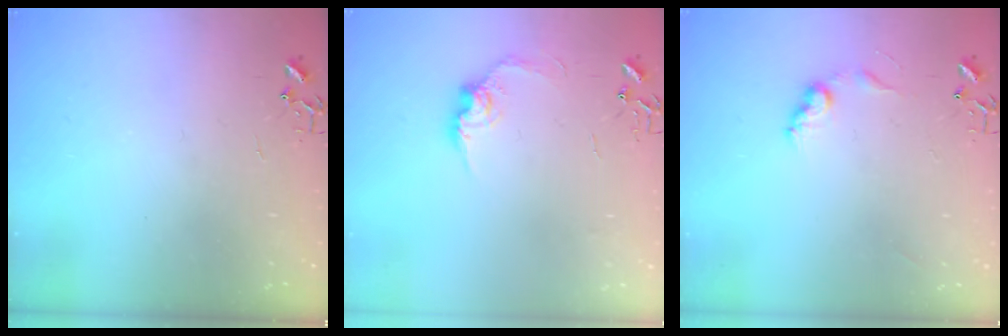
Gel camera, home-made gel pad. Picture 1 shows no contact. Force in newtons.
{"total": 10.1, "press": 10.0, "slide": 0.5}
{"total": 7.9, "press": 7.9, "slide": 0.5}